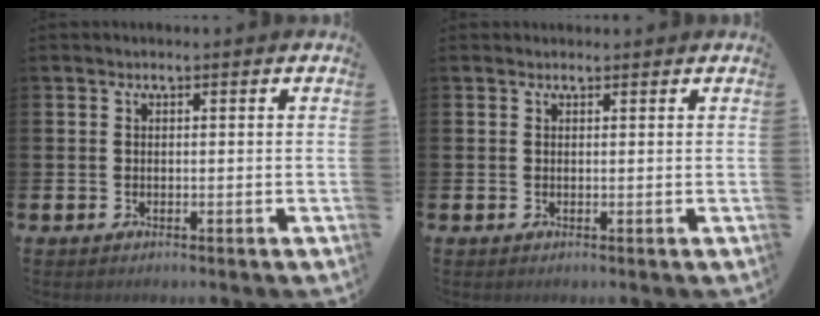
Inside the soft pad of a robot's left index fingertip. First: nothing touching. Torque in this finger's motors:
{"motor_torque": [0.03, -0.57, 0.43, 0.14]}